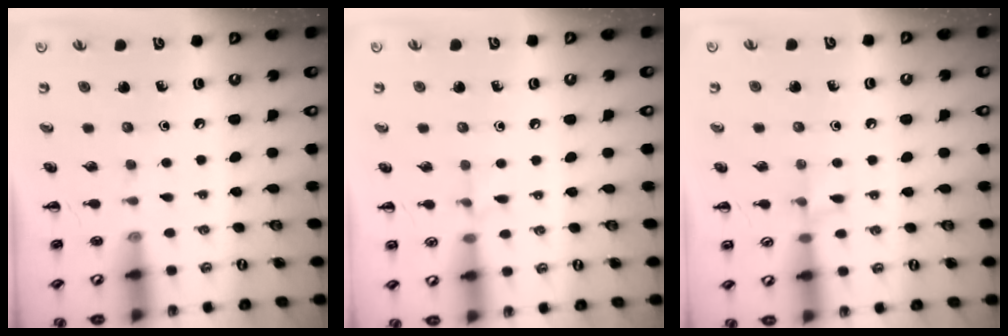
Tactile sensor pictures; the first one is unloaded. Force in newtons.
{"total": 4.5, "press": 4.2, "slide": 1.5}
{"total": 5.7, "press": 5.4, "slide": 1.8}